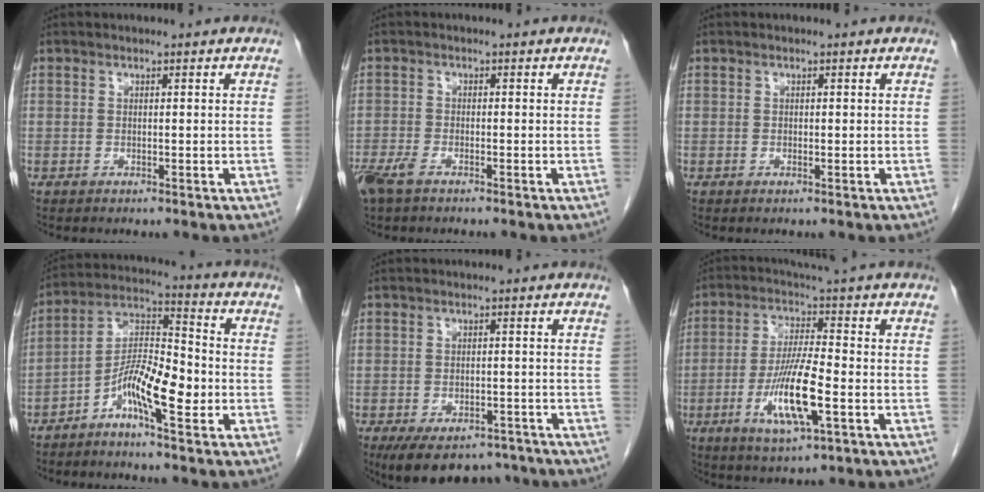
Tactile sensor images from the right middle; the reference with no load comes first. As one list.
[{"total": 3.9, "force": [-2.7, 1.1, 2.5], "torque": [-0.057, -0.008, -0.050]}, {"total": 0.0}, {"total": 9.7, "force": [-3.9, 2.1, 8.7], "torque": [-0.160, 0.017, -0.074]}, {"total": 9.6, "force": [-7.6, 4.4, 4.1], "torque": [-0.057, -0.001, -0.109]}, {"total": 9.8, "force": [-2.7, 0.4, 9.5], "torque": [-0.190, -0.018, -0.049]}]